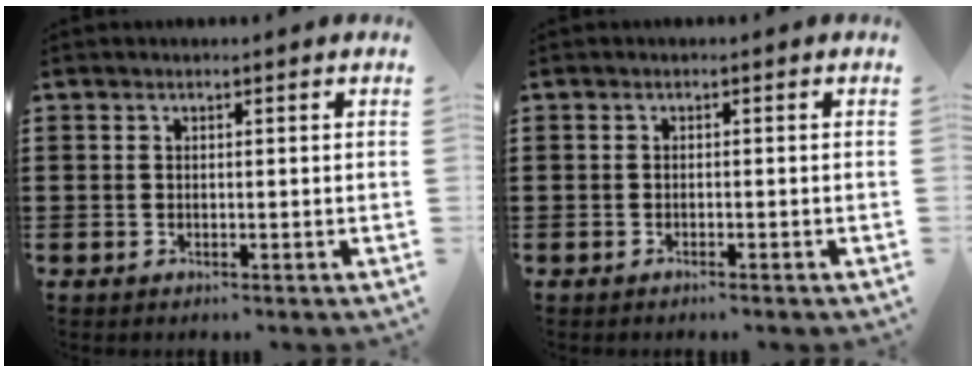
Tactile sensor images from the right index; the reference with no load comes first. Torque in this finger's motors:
{"motor_torque": [1.12, 1.02, -0.02, 0.00]}